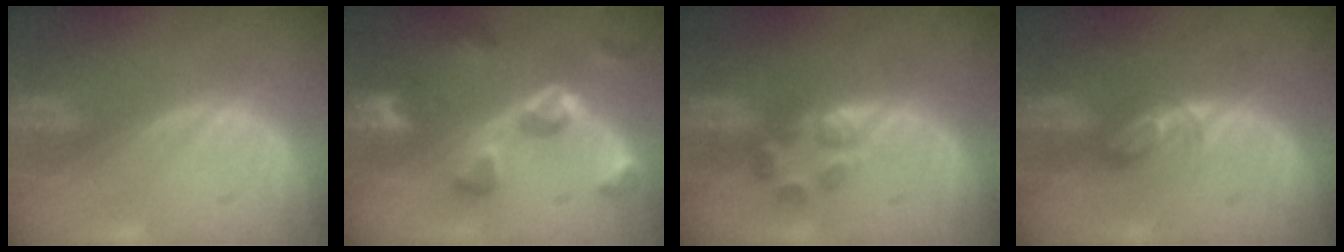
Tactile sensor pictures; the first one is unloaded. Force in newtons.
{"total": 7.3, "press": 7.1, "slide": 1.7}
{"total": 3.7, "press": 3.5, "slide": 0.9}
{"total": 3.3, "press": 3.2, "slide": 0.4}